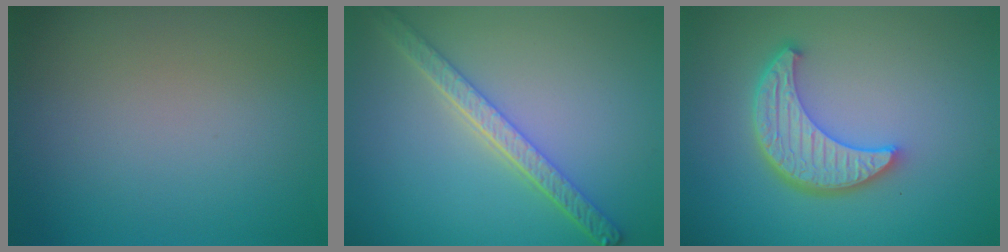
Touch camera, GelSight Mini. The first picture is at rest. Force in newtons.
{"total": 4.4, "press": 3.5, "slide": 2.7}
{"total": 5.5, "press": 4.2, "slide": 3.6}